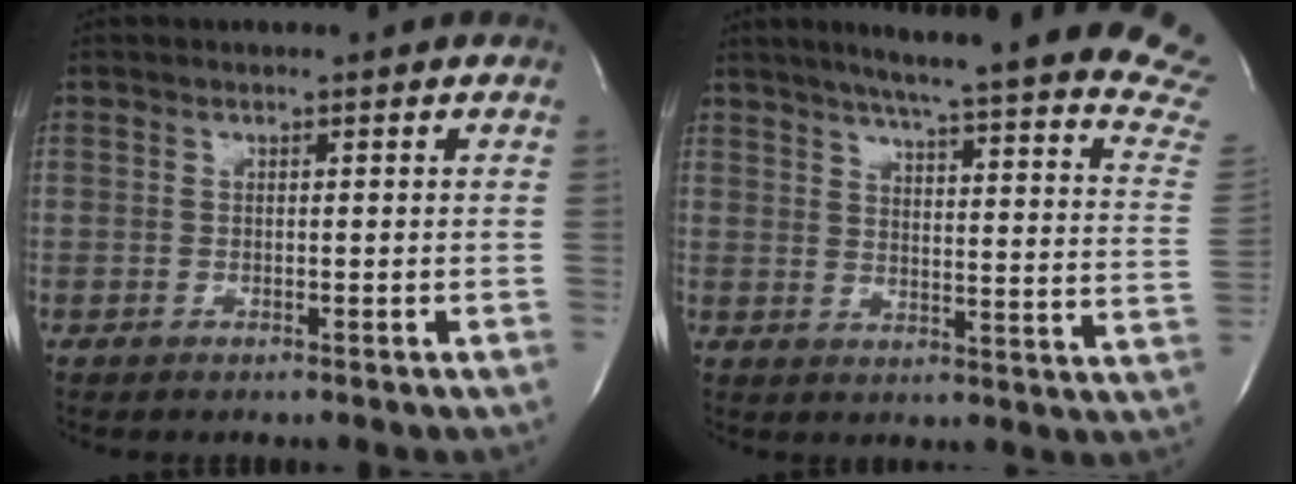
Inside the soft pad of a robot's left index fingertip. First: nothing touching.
{"total": 28.8, "force": [25.0, 0.3, 14.4], "torque": [-0.167, -0.089, 0.289]}